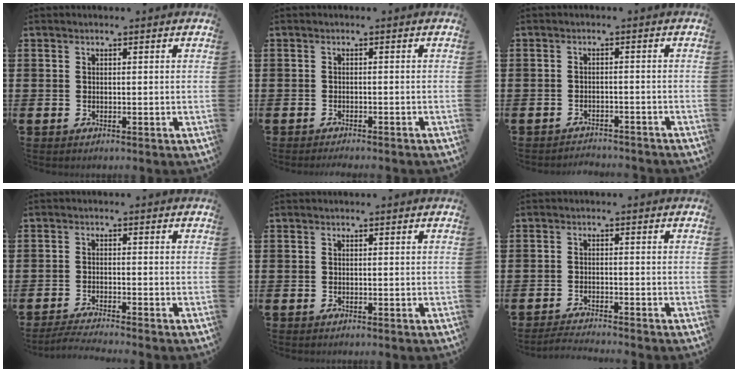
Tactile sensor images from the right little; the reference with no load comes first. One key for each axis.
{"total": 0.8, "fx": -0.8, "fy": -0.1, "fz": 0.1, "tx": -0.003, "ty": -0.002, "tz": -0.015}
{"total": 1.8, "fx": -1.8, "fy": 0.0, "fz": -0.2, "tx": -0.001, "ty": 0.004, "tz": -0.041}
{"total": 2.1, "fx": -1.9, "fy": -0.2, "fz": 0.9, "tx": -0.013, "ty": 0.002, "tz": -0.035}
{"total": 0.0}
{"total": 1.7, "fx": -1.6, "fy": -0.1, "fz": 0.4, "tx": -0.007, "ty": 0.003, "tz": -0.032}